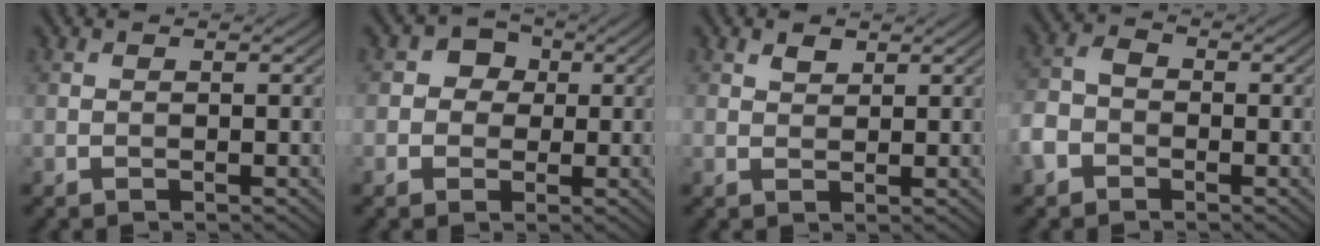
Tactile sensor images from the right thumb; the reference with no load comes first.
{"total": 4.1, "force": [0.5, 3.8, 1.4], "torque": [-0.025, 0.010, -0.010]}
{"total": 1.4, "force": [1.0, 0.7, 0.6], "torque": [-0.014, 0.002, 0.020]}
{"total": 4.3, "force": [-2.3, 3.1, 1.9], "torque": [-0.052, 0.001, -0.061]}